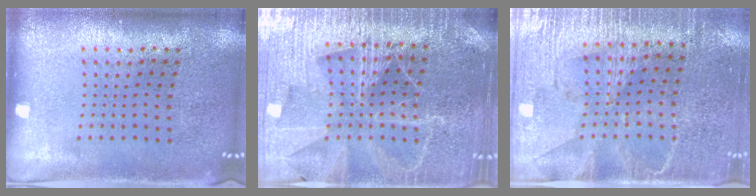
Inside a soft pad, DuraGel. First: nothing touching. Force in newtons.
{"total": 4.7, "press": 4.3, "slide": 1.9}
{"total": 3.4, "press": 3.0, "slide": 1.5}